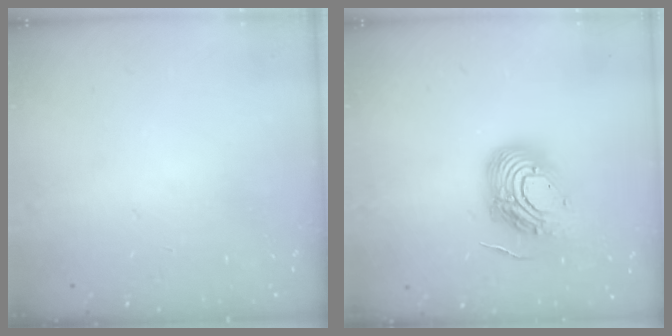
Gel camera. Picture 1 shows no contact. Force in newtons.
{"total": 14.5, "press": 14.5, "slide": 1.5}